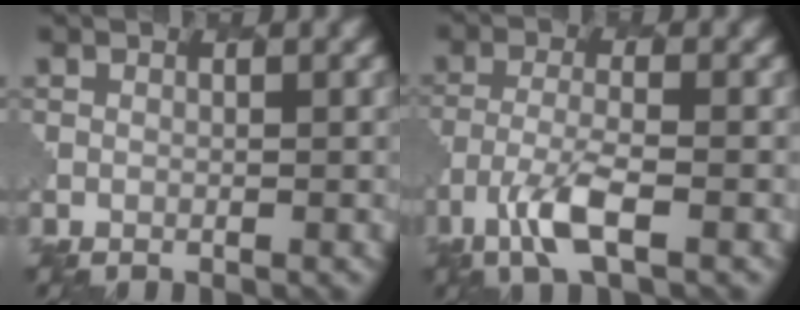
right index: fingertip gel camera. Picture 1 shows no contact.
{"total": 4.0, "force": [-2.2, 1.0, 3.1], "torque": [-0.071, -0.006, -0.049]}